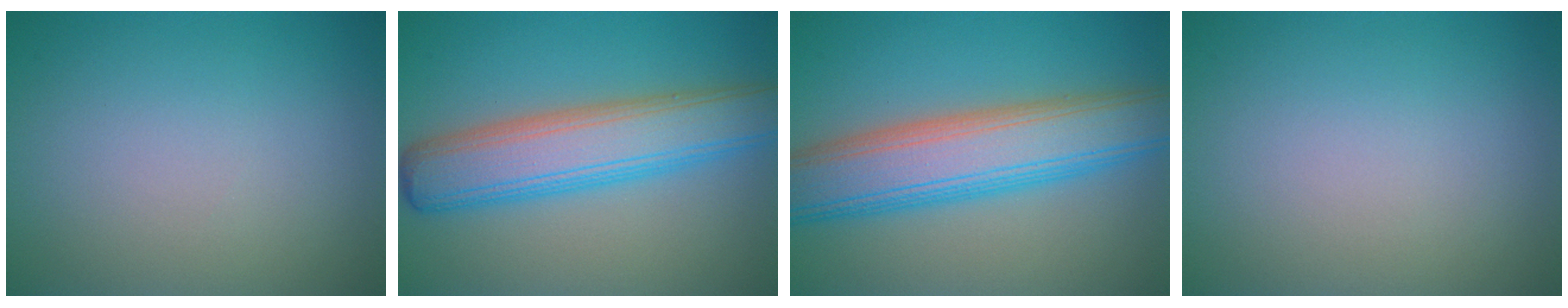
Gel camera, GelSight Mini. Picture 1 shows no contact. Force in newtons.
{"total": 7.7, "press": 7.7, "slide": 0.4}
{"total": 9.1, "press": 9.1, "slide": 0.2}
{"total": 0.0}